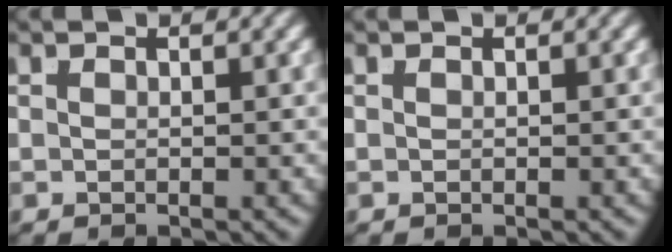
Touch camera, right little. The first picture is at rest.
{"total": 0.0}